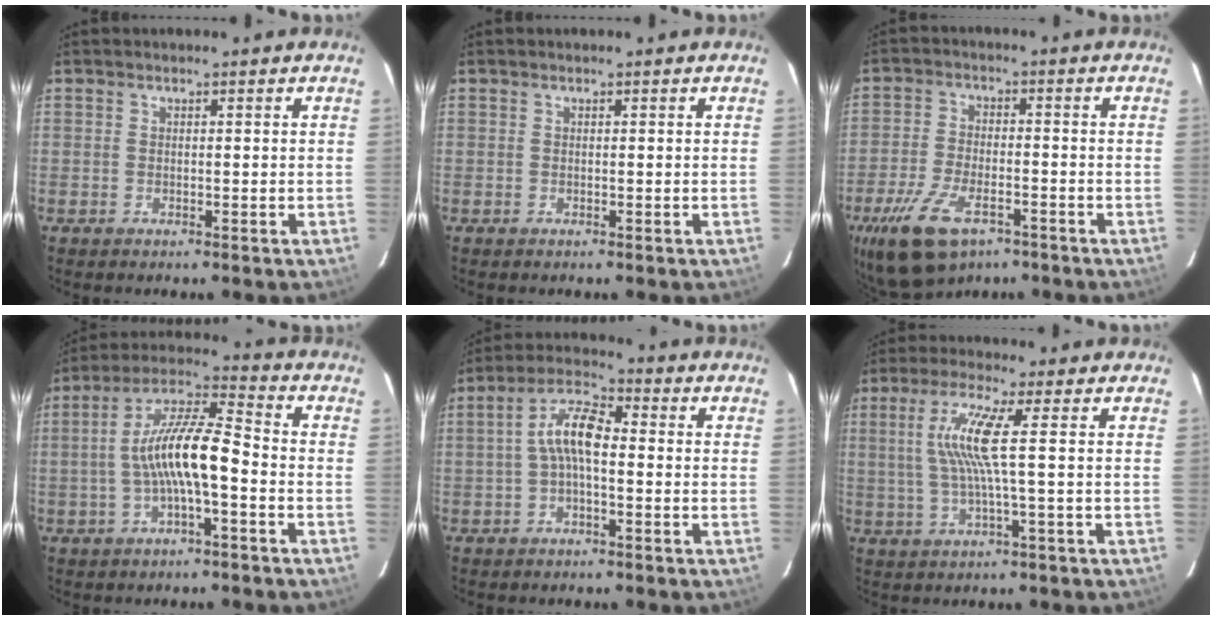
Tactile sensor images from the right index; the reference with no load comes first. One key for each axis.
{"total": 0.0}
{"total": 13.8, "fx": -8.4, "fy": 6.5, "fz": 8.9, "tx": -0.204, "ty": -0.027, "tz": -0.151}
{"total": 11.6, "fx": -2.5, "fy": 2.4, "fz": 11.1, "tx": -0.213, "ty": 0.018, "tz": -0.045}
{"total": 7.2, "fx": -0.6, "fy": 2.6, "fz": 6.7, "tx": -0.140, "ty": 0.024, "tz": -0.015}
{"total": 7.9, "fx": 0.9, "fy": -1.0, "fz": 7.8, "tx": -0.154, "ty": -0.003, "tz": 0.024}